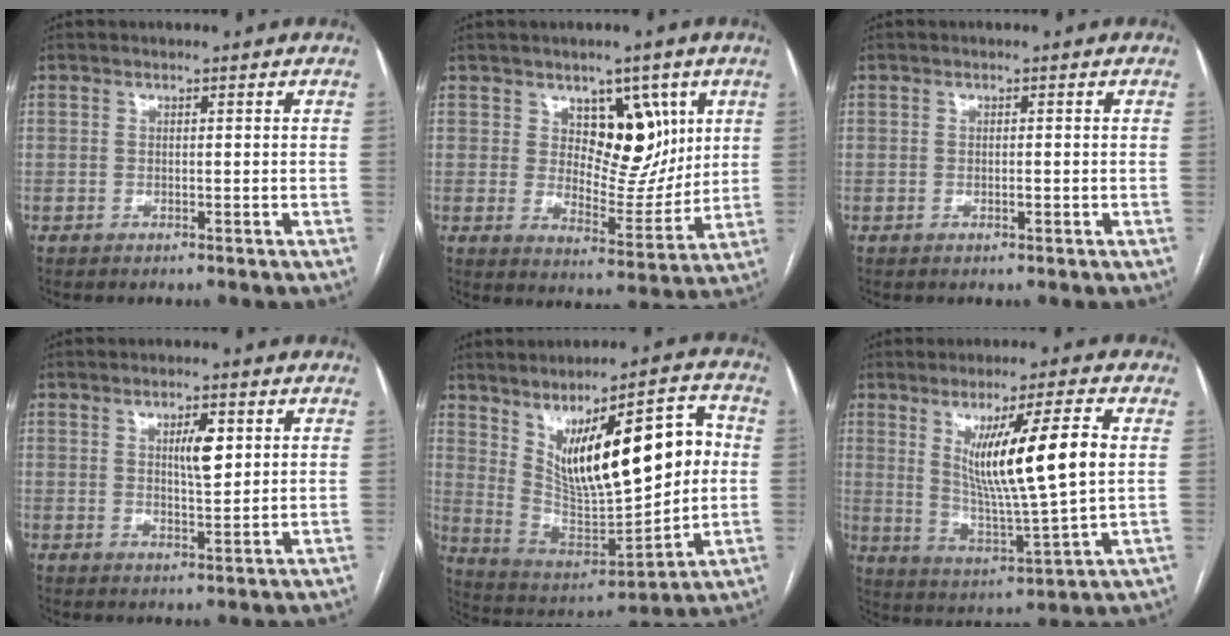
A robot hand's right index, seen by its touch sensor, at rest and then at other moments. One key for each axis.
{"total": 9.7, "fx": 4.1, "fy": 5.6, "fz": 6.7, "tx": -0.086, "ty": 0.003, "tz": 0.074}
{"total": 0.7, "fx": -0.2, "fy": 0.3, "fz": 0.7, "tx": -0.013, "ty": 0.000, "tz": -0.001}
{"total": 4.3, "fx": 1.4, "fy": 1.0, "fz": 4.0, "tx": -0.067, "ty": 0.000, "tz": 0.025}
{"total": 19.1, "fx": 4.2, "fy": 5.7, "fz": 17.8, "tx": -0.287, "ty": 0.019, "tz": 0.086}
{"total": 14.2, "fx": 3.3, "fy": 0.0, "fz": 13.9, "tx": -0.240, "ty": -0.015, "tz": 0.060}